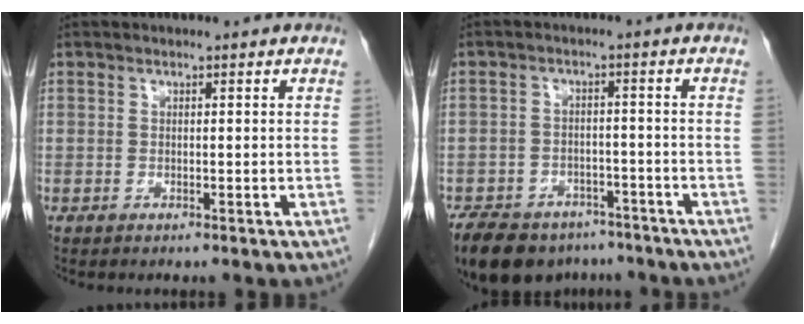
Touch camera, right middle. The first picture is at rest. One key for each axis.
{"total": 13.6, "fx": -10.3, "fy": 7.3, "fz": 5.0, "tx": -0.101, "ty": -0.001, "tz": -0.145}